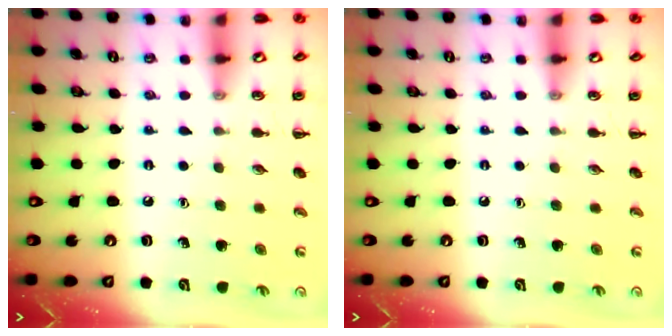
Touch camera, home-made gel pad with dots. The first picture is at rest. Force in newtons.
{"total": 0.0}